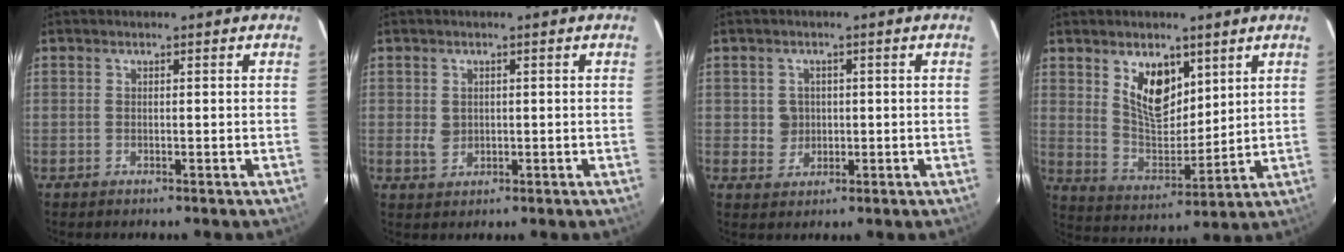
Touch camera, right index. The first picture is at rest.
{"total": 2.6, "force": [0.0, 2.3, 1.1], "torque": [-0.019, 0.002, 0.006]}
{"total": 3.4, "force": [0.1, 3.4, 0.4], "torque": [-0.005, 0.010, 0.006]}
{"total": 10.7, "force": [5.4, 6.0, 7.0], "torque": [-0.120, -0.002, 0.111]}